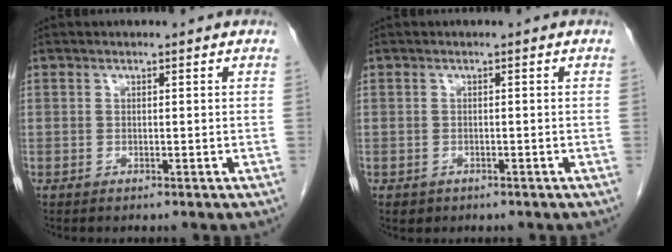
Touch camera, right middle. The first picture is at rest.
{"total": 1.2, "force": [-0.7, 0.9, 0.3], "torque": [-0.013, 0.000, -0.004]}